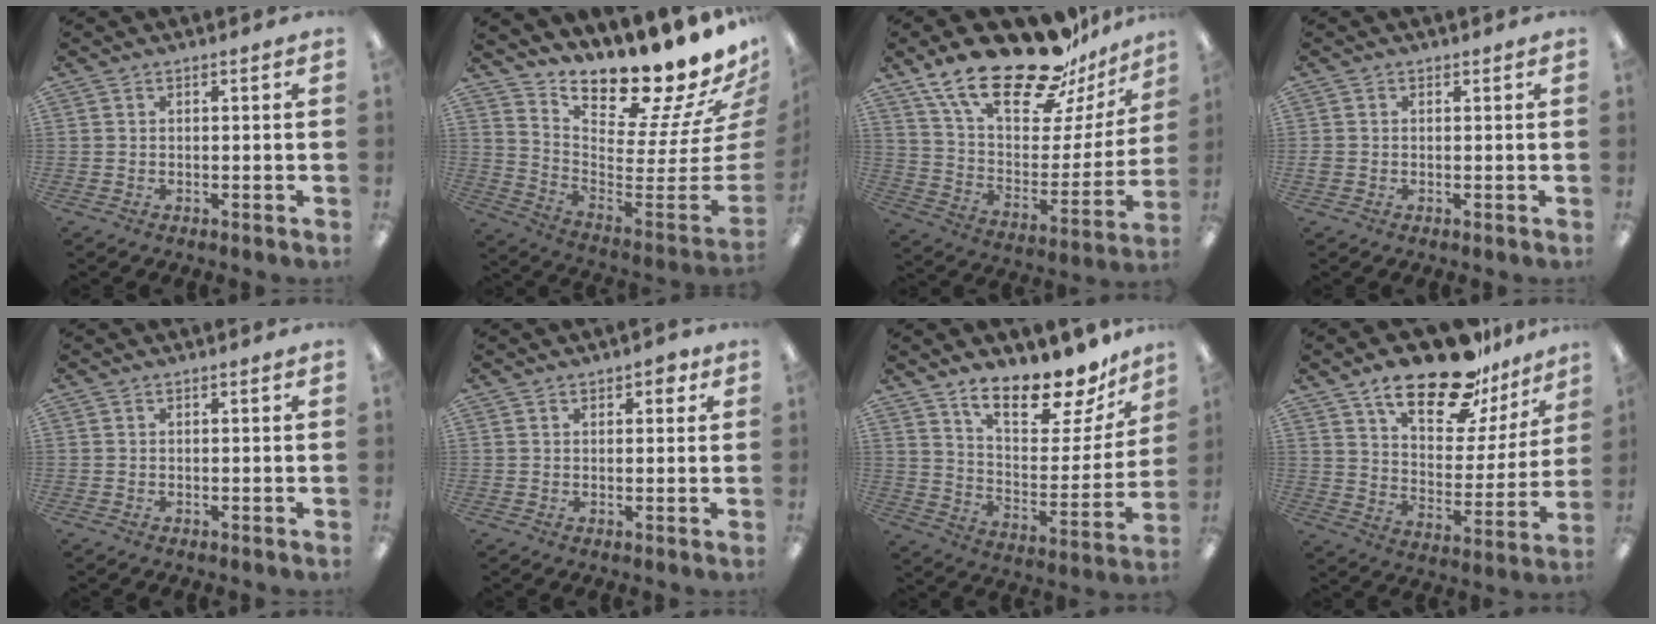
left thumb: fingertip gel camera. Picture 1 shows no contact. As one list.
[{"total": 18.5, "force": [17.3, 2.1, 6.2], "torque": [-0.061, -0.179, 0.275]}, {"total": 26.0, "force": [19.8, 9.3, 14.1], "torque": [-0.237, -0.127, 0.339]}, {"total": 1.2, "force": [-0.1, 1.1, 0.4], "torque": [-0.007, 0.004, -0.002]}, {"total": 0.0}, {"total": 2.6, "force": [1.4, 1.5, 1.7], "torque": [-0.019, -0.002, 0.020]}, {"total": 17.3, "force": [14.3, 5.3, 8.3], "torque": [-0.128, -0.107, 0.243]}, {"total": 21.6, "force": [15.8, 8.6, 11.9], "torque": [-0.188, -0.096, 0.269]}]